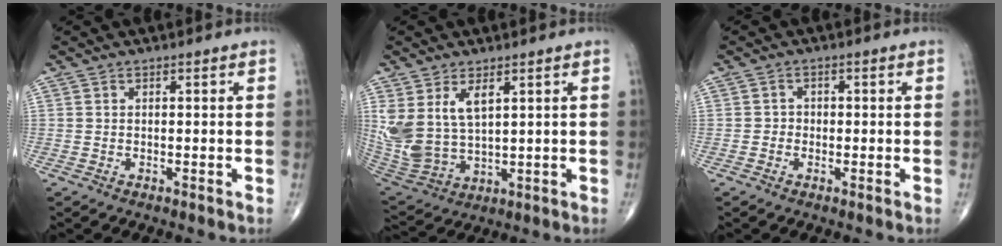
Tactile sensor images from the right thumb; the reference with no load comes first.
{"total": 12.1, "force": [4.4, 6.6, 9.1], "torque": [-0.184, -0.020, 0.106]}
{"total": 1.6, "force": [-0.6, 1.5, 0.4], "torque": [0.011, 0.008, -0.016]}